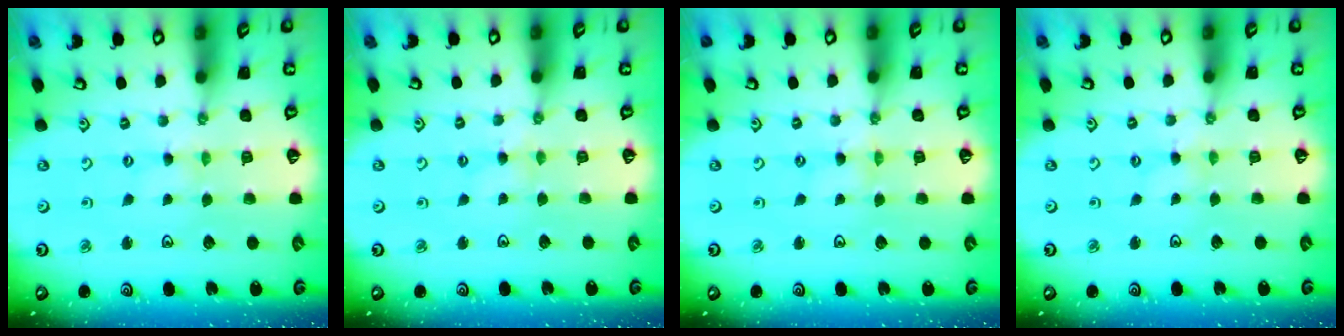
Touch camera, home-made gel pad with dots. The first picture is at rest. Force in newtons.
{"total": 3.2, "press": 3.1, "slide": 0.5}
{"total": 0.0}
{"total": 0.8, "press": 0.7, "slide": 0.3}